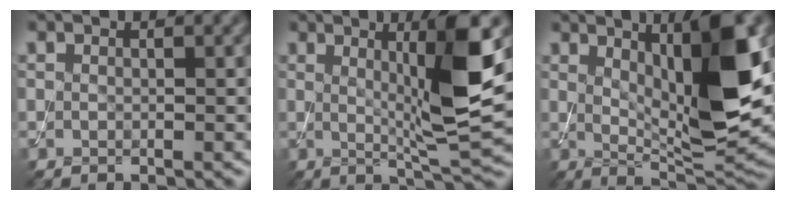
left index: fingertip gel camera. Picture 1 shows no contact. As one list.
[{"total": 8.7, "force": [1.7, 1.2, 8.4], "torque": [-0.119, -0.012, 0.033]}, {"total": 9.7, "force": [2.5, 2.2, 9.1], "torque": [-0.142, -0.019, 0.053]}]